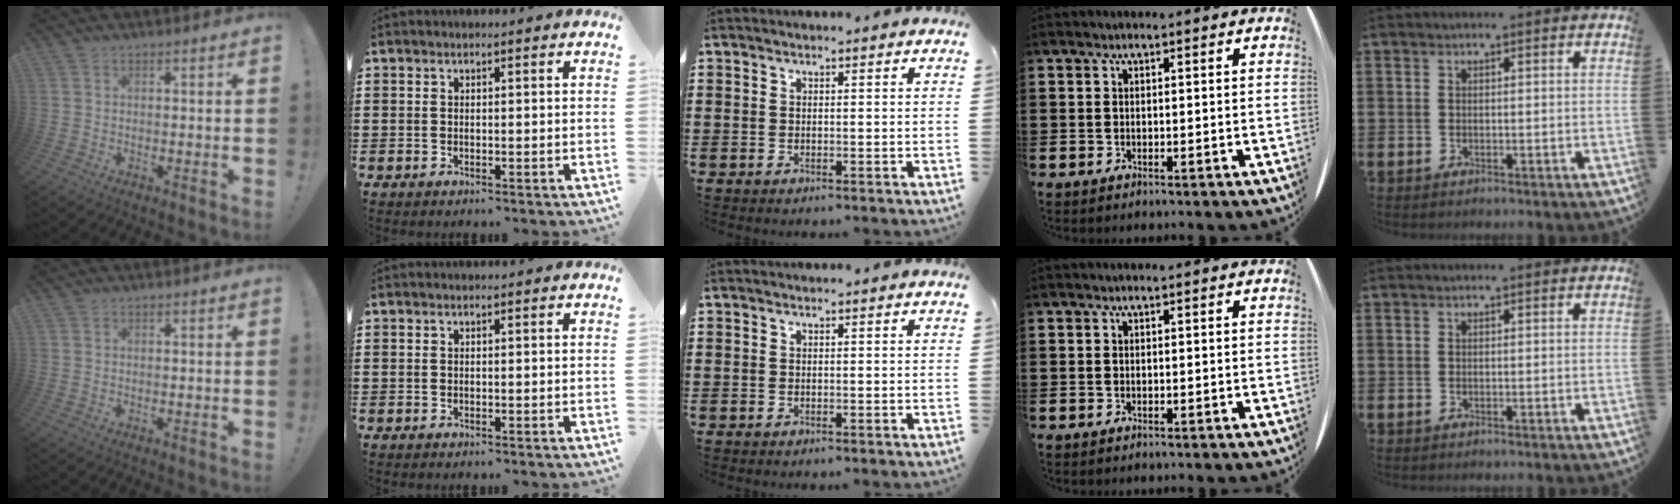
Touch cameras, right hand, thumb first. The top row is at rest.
{}